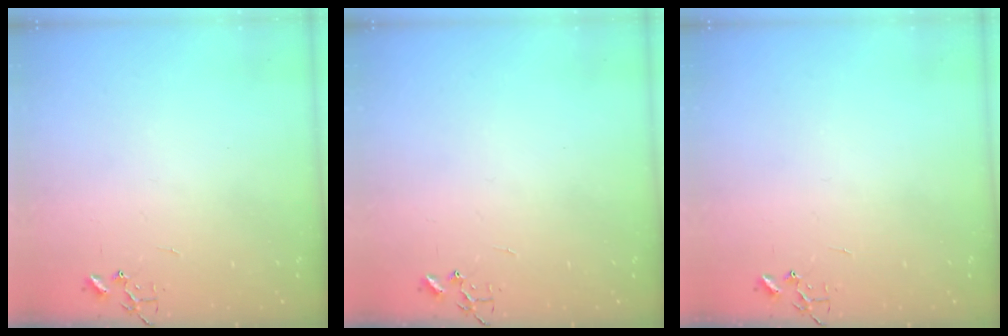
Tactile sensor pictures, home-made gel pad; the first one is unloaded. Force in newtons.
{"total": 0.0}
{"total": 0.0}